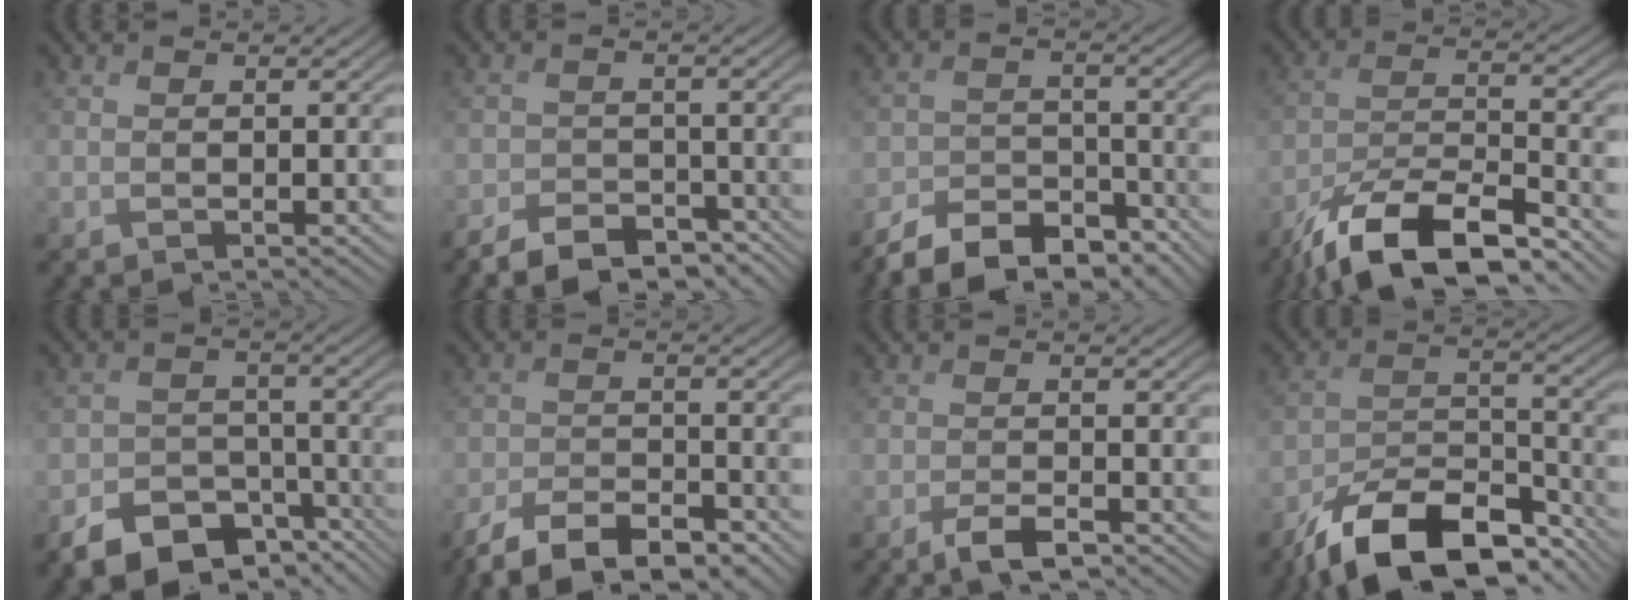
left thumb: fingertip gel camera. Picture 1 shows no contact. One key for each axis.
{"total": 7.9, "fx": -6.5, "fy": 3.7, "fz": 2.3, "tx": -0.028, "ty": -0.016, "tz": -0.104}
{"total": 9.9, "fx": -8.5, "fy": 4.1, "fz": 3.2, "tx": -0.049, "ty": -0.020, "tz": -0.141}
{"total": 12.7, "fx": -9.3, "fy": 4.3, "fz": 7.5, "tx": -0.139, "ty": -0.008, "tz": -0.180}
{"total": 8.8, "fx": -5.5, "fy": 5.8, "fz": 3.6, "tx": -0.055, "ty": -0.028, "tz": -0.092}
{"total": 8.0, "fx": -6.2, "fy": 3.2, "fz": 3.9, "tx": -0.058, "ty": -0.005, "tz": -0.120}
{"total": 3.2, "fx": -2.4, "fy": 1.1, "fz": 1.8, "tx": -0.030, "ty": 0.002, "tz": -0.048}
{"total": 14.1, "fx": -10.5, "fy": 6.0, "fz": 7.3, "tx": -0.128, "ty": -0.008, "tz": -0.191}